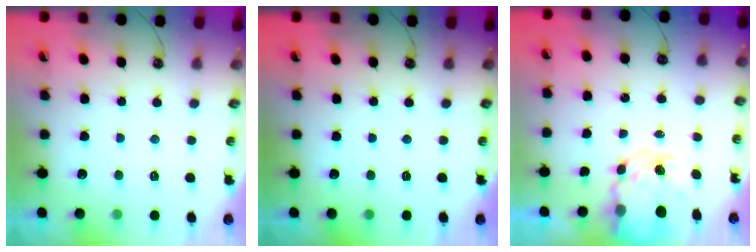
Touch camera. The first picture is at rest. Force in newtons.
{"total": 0.0}
{"total": 8.4, "press": 8.4, "slide": 0.6}